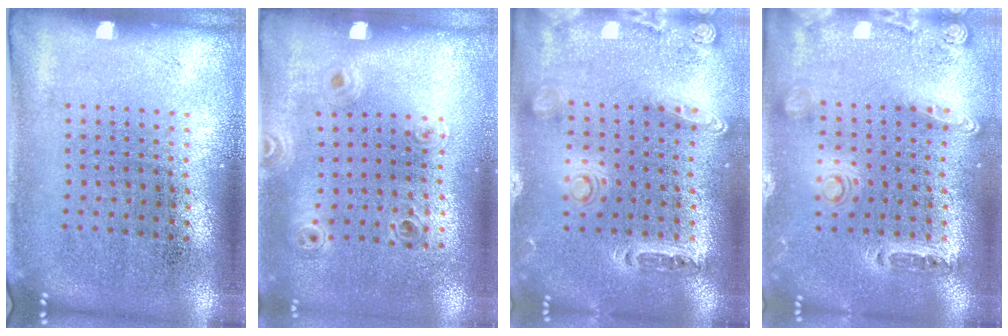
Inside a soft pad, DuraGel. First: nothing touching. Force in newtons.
{"total": 0.9, "press": 0.9, "slide": 0.2}
{"total": 1.0, "press": 1.0, "slide": 0.3}
{"total": 0.9, "press": 0.9, "slide": 0.2}